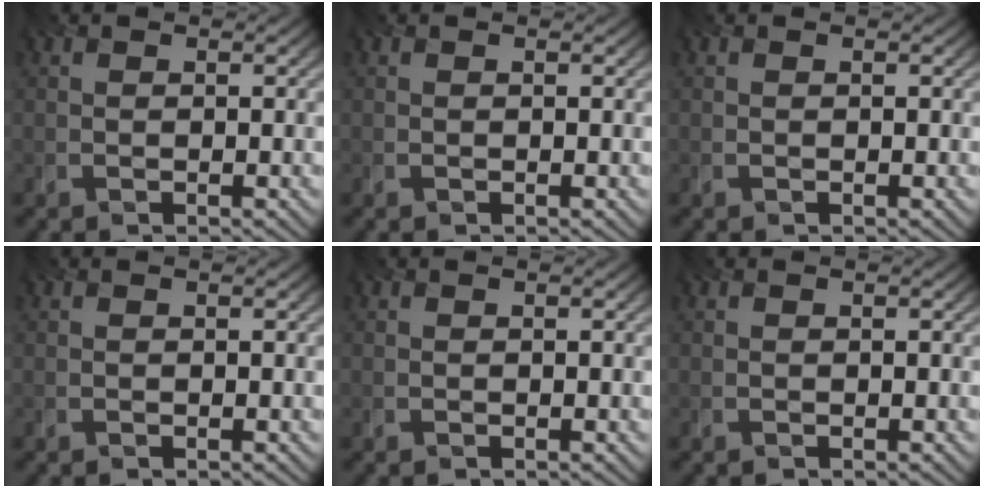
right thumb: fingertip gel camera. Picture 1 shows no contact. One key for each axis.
{"total": 0.0}
{"total": 0.0}
{"total": 0.0}
{"total": 0.0}
{"total": 0.0}